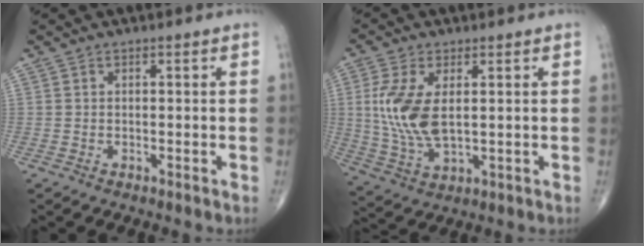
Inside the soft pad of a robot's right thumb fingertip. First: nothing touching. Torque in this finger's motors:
{"motor_torque": [1.15, 2.26, 1.31, 0.22, 0.43]}